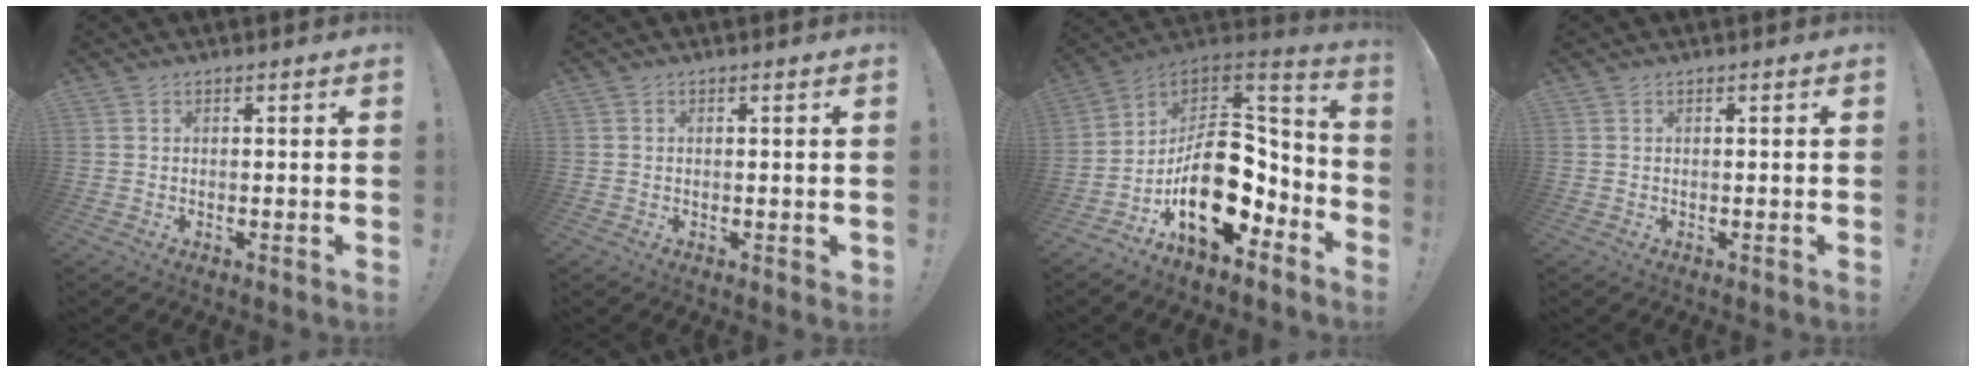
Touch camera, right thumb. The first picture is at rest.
{"total": 0.7, "force": [0.3, 0.5, 0.5], "torque": [-0.001, -0.001, 0.004]}
{"total": 23.1, "force": [-4.8, 14.3, 17.5], "torque": [-0.277, 0.021, -0.066]}
{"total": 0.0}